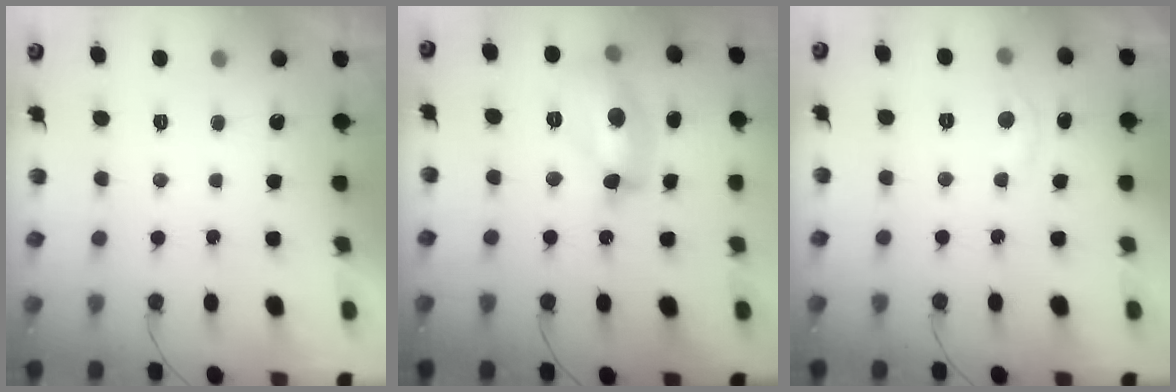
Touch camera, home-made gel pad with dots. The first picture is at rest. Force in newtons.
{"total": 15.4, "press": 15.4, "slide": 0.8}
{"total": 3.4, "press": 3.3, "slide": 0.5}